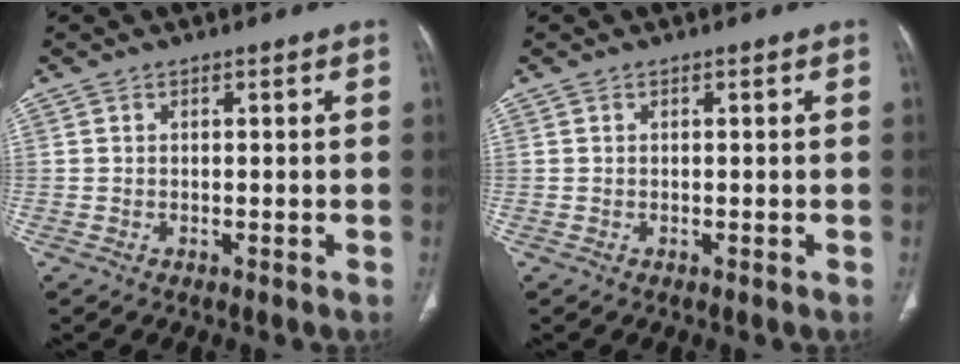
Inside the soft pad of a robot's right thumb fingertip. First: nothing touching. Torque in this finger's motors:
{"motor_torque": [-0.27, 0.27, -0.30, 0.30, 0.01]}